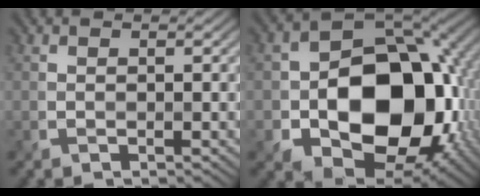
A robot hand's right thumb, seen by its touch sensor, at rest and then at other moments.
{"total": 17.2, "force": [-2.7, 12.2, 11.8], "torque": [-0.164, -0.023, -0.041]}